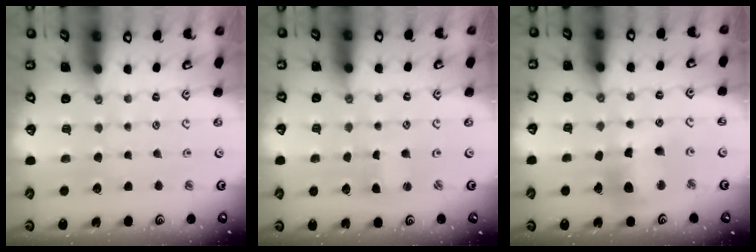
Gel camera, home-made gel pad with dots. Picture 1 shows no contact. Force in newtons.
{"total": 1.1, "press": 1.1, "slide": 0.3}
{"total": 11.1, "press": 10.8, "slide": 2.2}